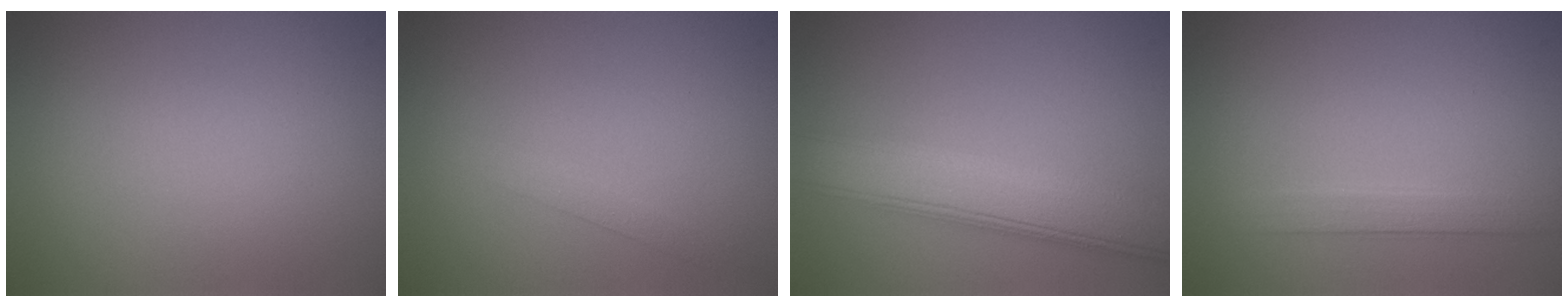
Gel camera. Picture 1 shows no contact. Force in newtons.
{"total": 1.3, "press": 1.3, "slide": 0.1}
{"total": 7.0, "press": 7.0, "slide": 0.2}
{"total": 2.1, "press": 2.1, "slide": 0.2}